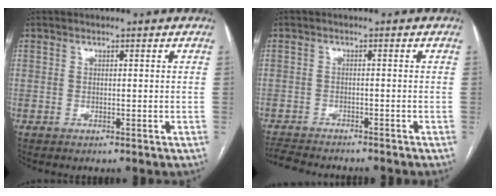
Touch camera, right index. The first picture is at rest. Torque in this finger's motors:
{"motor_torque": [-0.44, -0.21, -0.89, -0.21]}